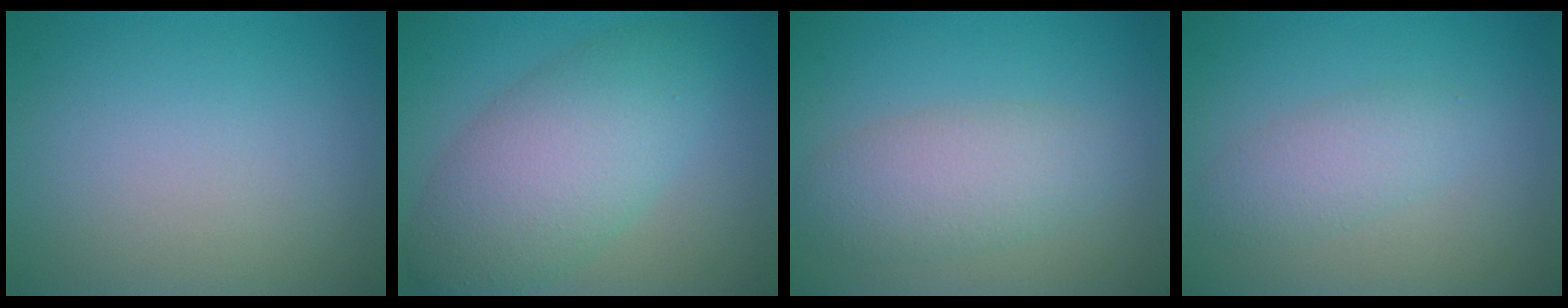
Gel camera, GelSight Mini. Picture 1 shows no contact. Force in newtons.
{"total": 7.5, "press": 7.5, "slide": 0.1}
{"total": 4.2, "press": 4.2, "slide": 0.2}
{"total": 2.4, "press": 2.4, "slide": 0.1}